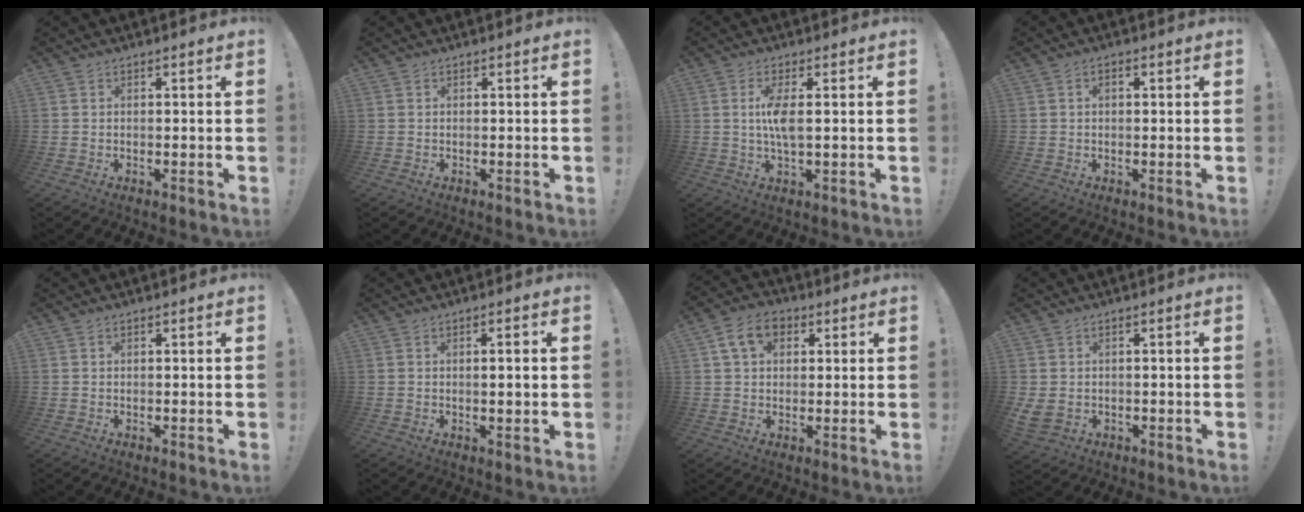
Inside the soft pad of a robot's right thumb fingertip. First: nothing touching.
{"total": 0.0}
{"total": 6.5, "force": [0.9, 1.8, 6.2], "torque": [-0.123, -0.008, 0.009]}
{"total": 1.2, "force": [0.0, 0.7, 0.9], "torque": [-0.014, 0.002, -0.002]}
{"total": 0.0}
{"total": 2.7, "force": [0.2, 0.1, 2.7], "torque": [-0.046, -0.001, 0.001]}
{"total": 9.1, "force": [3.6, 6.4, 5.4], "torque": [-0.088, 0.007, 0.068]}
{"total": 3.0, "force": [0.3, 2.3, 1.8], "torque": [-0.034, -0.005, 0.008]}